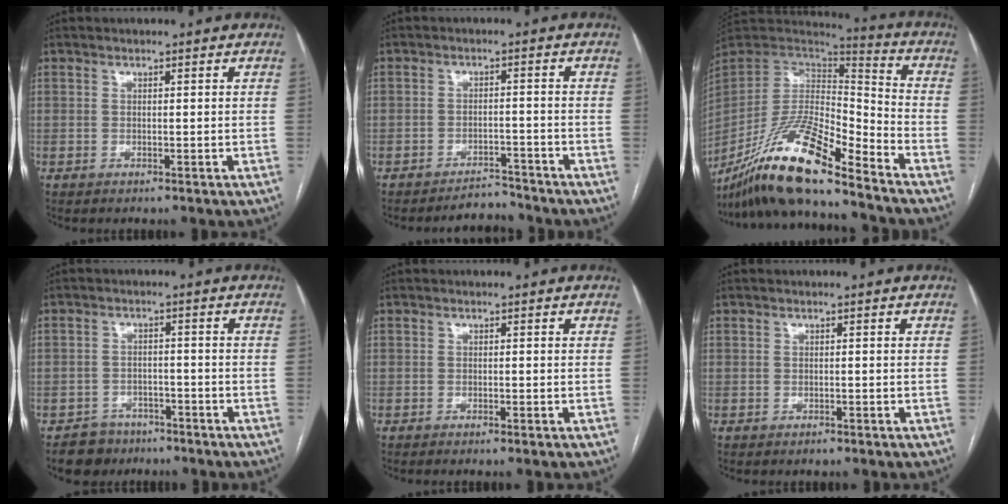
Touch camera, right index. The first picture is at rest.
{"total": 3.4, "force": [-3.3, 0.7, -0.3], "torque": [0.008, 0.001, -0.051]}
{"total": 18.5, "force": [-14.1, 2.3, 11.8], "torque": [-0.234, -0.009, -0.263]}
{"total": 4.7, "force": [-3.2, 3.3, -0.4], "torque": [0.012, 0.012, -0.051]}
{"total": 0.6, "force": [-0.4, -0.1, 0.4], "torque": [-0.009, 0.000, -0.008]}
{"total": 0.6, "force": [-0.4, 0.3, 0.2], "torque": [-0.001, 0.001, -0.007]}